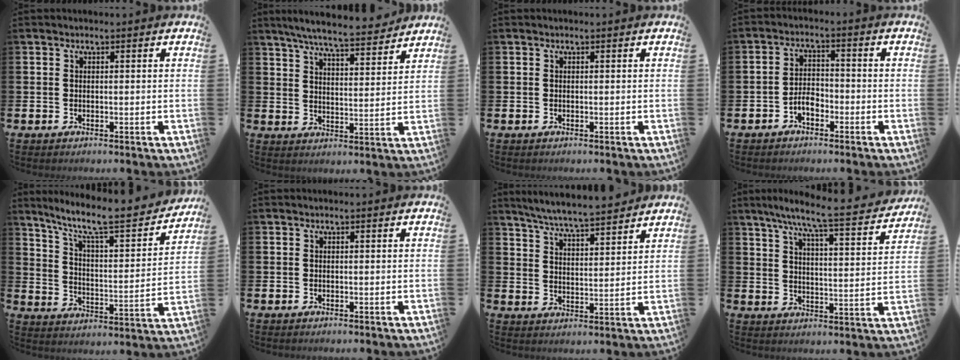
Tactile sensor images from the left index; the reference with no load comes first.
{"total": 7.0, "force": [6.7, 0.4, 2.3], "torque": [-0.062, -0.042, 0.115]}
{"total": 0.0}
{"total": 2.9, "force": [-1.8, 1.6, 1.6], "torque": [-0.038, 0.011, -0.036]}
{"total": 9.4, "force": [7.9, 1.6, 4.7], "torque": [-0.111, -0.057, 0.127]}
{"total": 0.0}
{"total": 6.2, "force": [6.0, -0.1, 1.4], "torque": [-0.052, -0.037, 0.106]}
{"total": 8.2, "force": [7.1, 0.1, 4.0], "torque": [-0.088, -0.049, 0.117]}